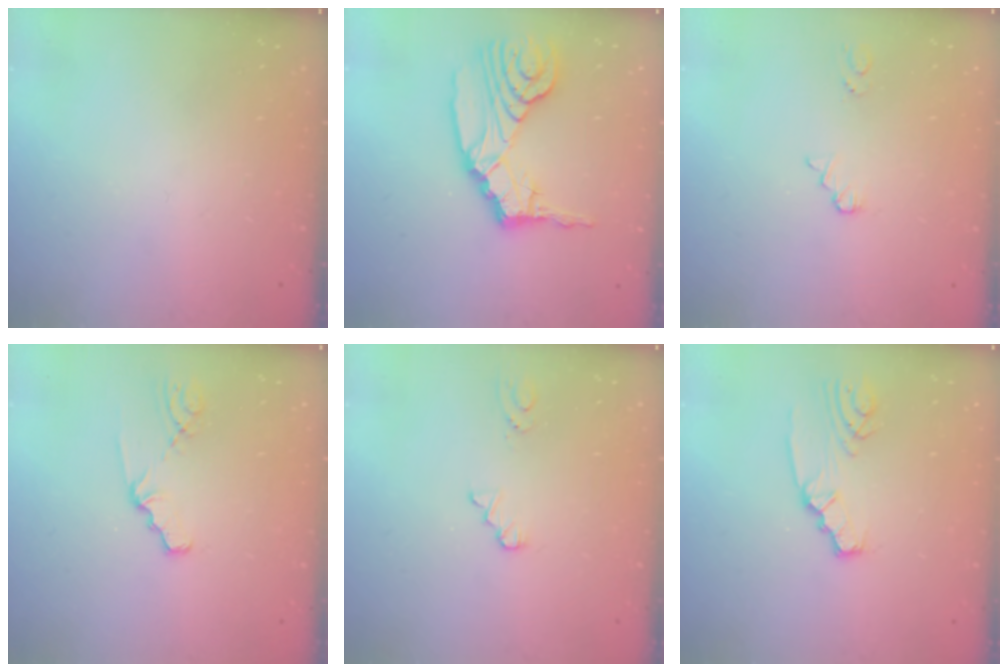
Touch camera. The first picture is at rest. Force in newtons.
{"total": 14.6, "press": 14.4, "slide": 2.1}
{"total": 1.4, "press": 1.4, "slide": 0.2}
{"total": 1.9, "press": 1.9, "slide": 0.3}
{"total": 1.1, "press": 1.1, "slide": 0.2}
{"total": 3.5, "press": 3.5, "slide": 0.3}